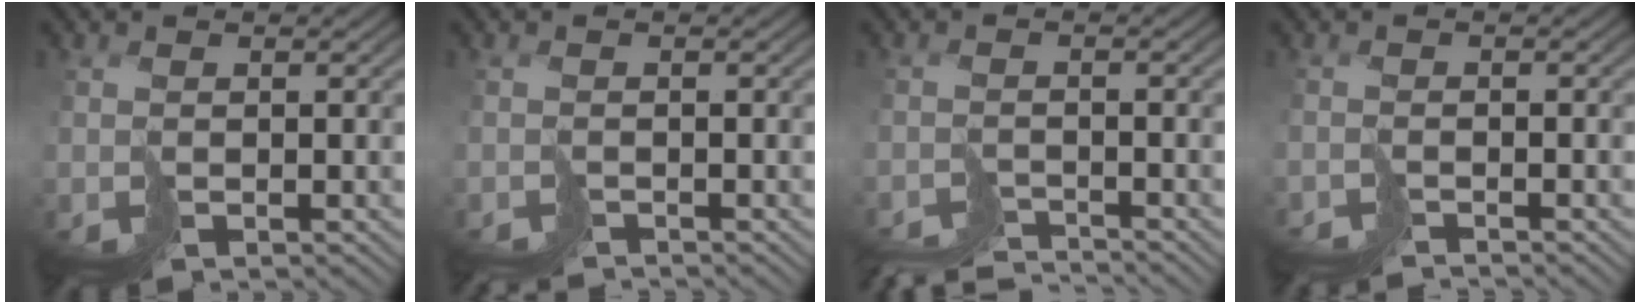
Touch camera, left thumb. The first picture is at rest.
{"total": 1.3, "force": [-1.3, -0.1, -0.1], "torque": [0.006, 0.000, -0.032]}
{"total": 5.1, "force": [-4.9, 0.2, 1.0], "torque": [-0.015, 0.001, -0.094]}
{"total": 1.7, "force": [-1.7, -0.1, -0.1], "torque": [0.004, 0.000, -0.038]}